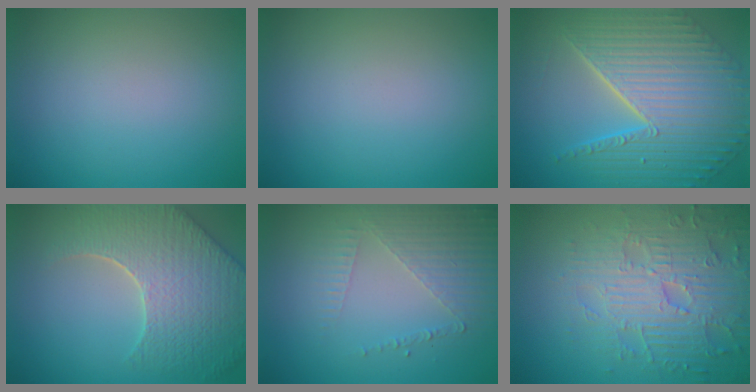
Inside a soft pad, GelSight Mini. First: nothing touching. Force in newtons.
{"total": 0.0}
{"total": 10.8, "press": 7.3, "slide": 8.0}
{"total": 8.9, "press": 6.4, "slide": 6.3}
{"total": 5.1, "press": 3.1, "slide": 4.0}
{"total": 6.7, "press": 5.4, "slide": 3.9}